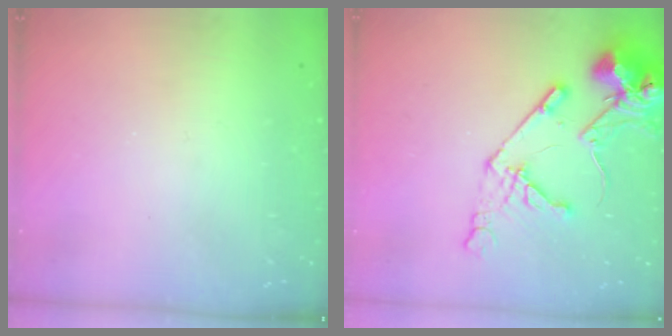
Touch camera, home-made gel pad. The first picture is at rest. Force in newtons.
{"total": 14.5, "press": 14.4, "slide": 1.8}